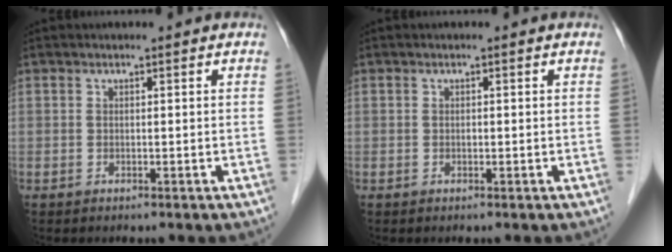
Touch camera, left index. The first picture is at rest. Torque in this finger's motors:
{"motor_torque": [-0.41, -0.02, -0.08, -0.01]}